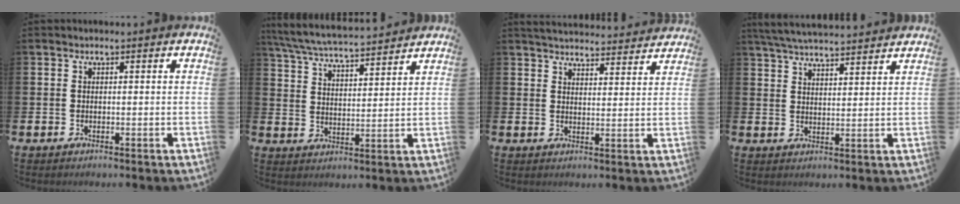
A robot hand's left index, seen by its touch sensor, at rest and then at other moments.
{"total": 6.0, "force": [5.9, 0.2, 1.4], "torque": [-0.056, -0.040, 0.103]}
{"total": 4.3, "force": [4.3, 0.4, 0.2], "torque": [-0.017, -0.029, 0.077]}
{"total": 5.1, "force": [5.0, 0.1, 0.9], "torque": [-0.041, -0.025, 0.091]}